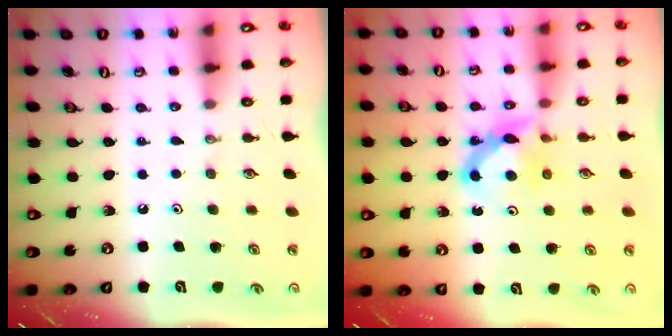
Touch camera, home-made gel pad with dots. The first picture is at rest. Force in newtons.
{"total": 7.4, "press": 7.4, "slide": 0.5}